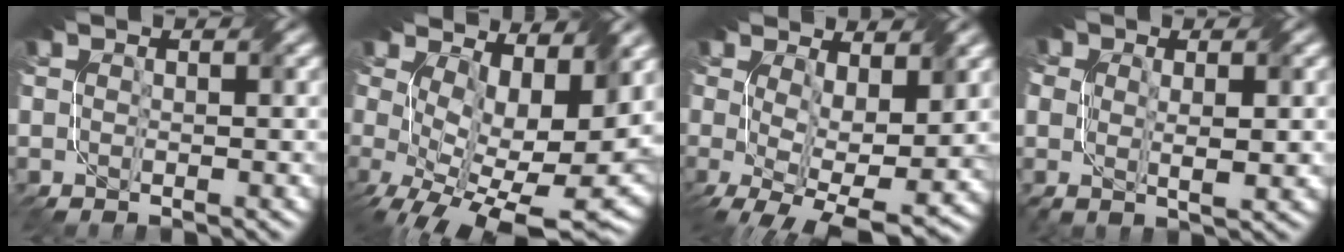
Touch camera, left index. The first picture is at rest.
{"total": 12.6, "force": [0.9, 7.2, 10.3], "torque": [-0.149, -0.021, 0.045]}
{"total": 9.6, "force": [-0.6, 5.5, 7.9], "torque": [-0.144, -0.032, 0.011]}
{"total": 3.6, "force": [0.6, 2.3, 2.8], "torque": [-0.044, 0.000, 0.011]}